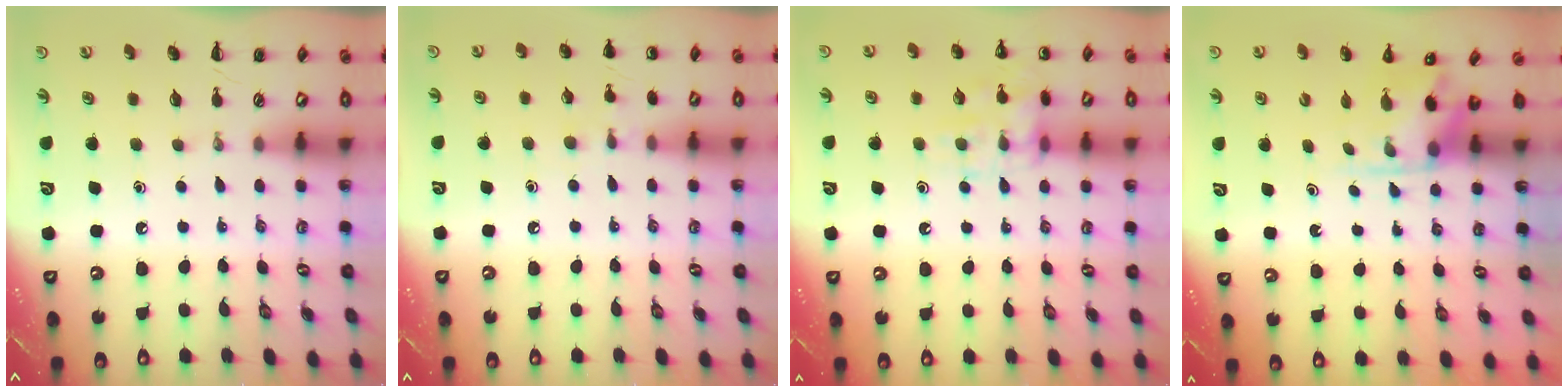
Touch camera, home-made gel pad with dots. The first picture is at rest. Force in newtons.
{"total": 5.9, "press": 5.7, "slide": 1.7}
{"total": 12.6, "press": 12.6, "slide": 0.9}
{"total": 4.8, "press": 4.7, "slide": 0.4}